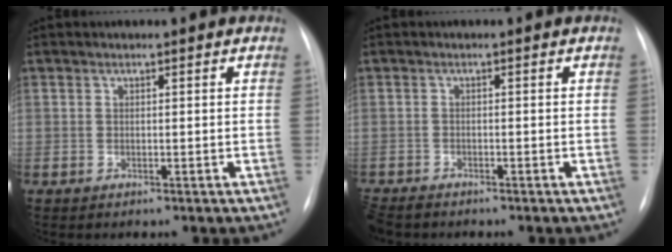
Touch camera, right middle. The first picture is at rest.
{"total": 3.8, "force": [-3.4, 1.3, 1.1], "torque": [-0.019, -0.010, -0.060]}